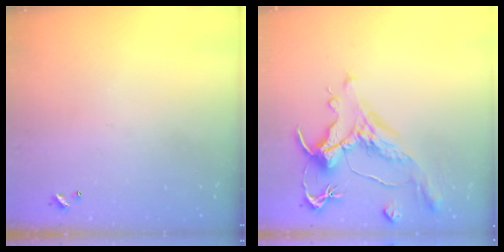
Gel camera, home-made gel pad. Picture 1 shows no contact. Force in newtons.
{"total": 1.7, "press": 0.9, "slide": 1.4}